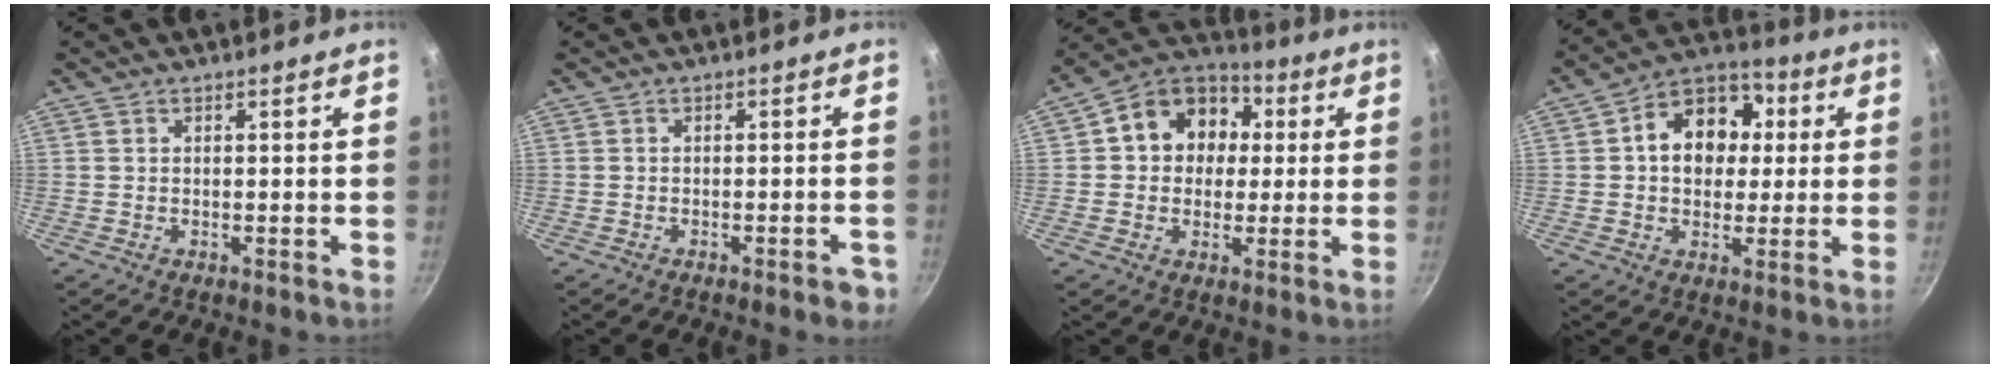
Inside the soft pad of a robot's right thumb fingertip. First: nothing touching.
{"total": 3.4, "force": [-1.8, 1.1, 2.7], "torque": [-0.031, 0.011, -0.019]}
{"total": 13.7, "force": [2.2, 11.4, 7.3], "torque": [-0.080, 0.028, 0.015]}
{"total": 13.8, "force": [2.2, 10.7, 8.5], "torque": [-0.089, 0.021, 0.018]}